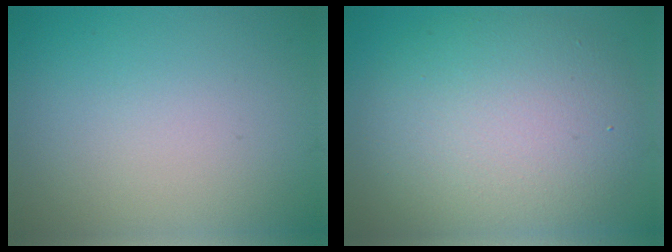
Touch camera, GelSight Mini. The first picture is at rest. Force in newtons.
{"total": 9.1, "press": 9.0, "slide": 0.7}